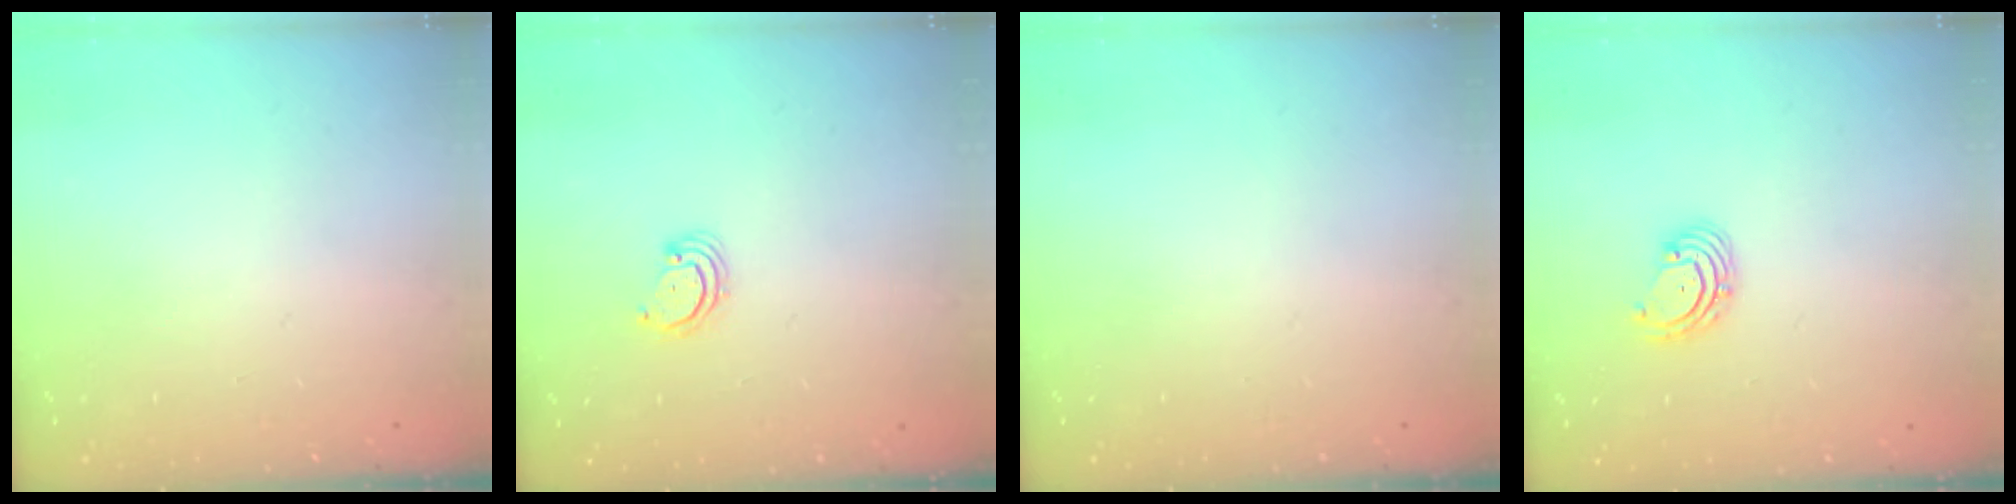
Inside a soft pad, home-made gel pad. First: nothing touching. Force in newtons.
{"total": 2.8, "press": 2.8, "slide": 0.2}
{"total": 0.0}
{"total": 3.3, "press": 3.3, "slide": 0.5}